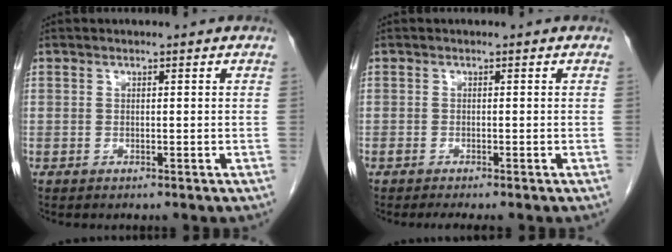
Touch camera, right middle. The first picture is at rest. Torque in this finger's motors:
{"motor_torque": [0.56, -0.38, 0.09, 0.03]}